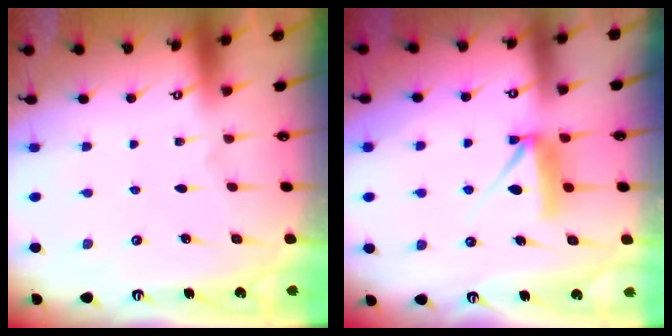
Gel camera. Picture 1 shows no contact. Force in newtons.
{"total": 8.4, "press": 8.4, "slide": 0.1}